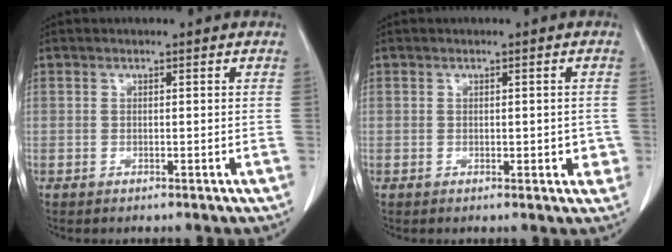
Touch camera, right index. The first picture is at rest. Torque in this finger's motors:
{"motor_torque": [0.07, 0.16, 0.06, 0.03]}